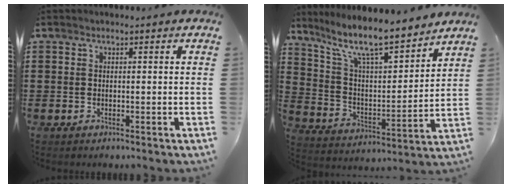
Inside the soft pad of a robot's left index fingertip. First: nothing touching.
{"total": 10.2, "force": [8.5, 1.4, 5.4], "torque": [-0.138, -0.053, 0.144]}